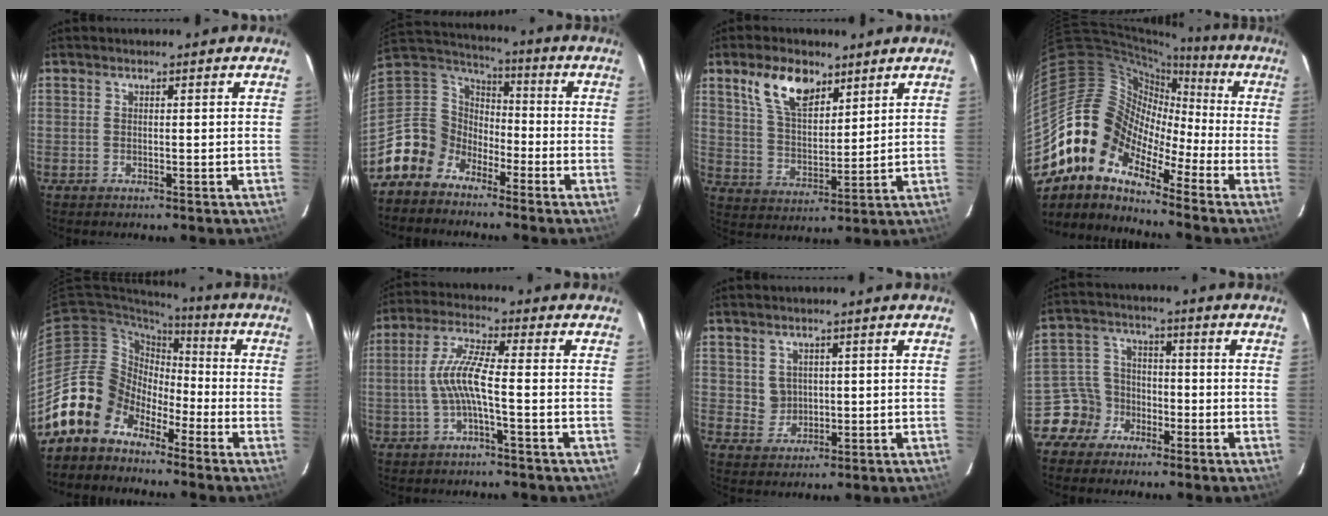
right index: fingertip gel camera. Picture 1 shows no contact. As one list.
[{"total": 10.7, "force": [-7.2, 7.8, 1.4], "torque": [-0.057, 0.038, -0.154]}, {"total": 10.7, "force": [6.4, 5.3, 6.6], "torque": [-0.123, 0.013, 0.127]}, {"total": 12.0, "force": [-7.5, 7.7, 5.4], "torque": [-0.085, 0.018, -0.173]}, {"total": 12.4, "force": [-8.2, 9.1, 1.9], "torque": [-0.051, 0.033, -0.156]}, {"total": 6.9, "force": [-1.8, 0.2, 6.7], "torque": [-0.149, 0.007, -0.031]}, {"total": 3.2, "force": [1.0, 3.1, 0.5], "torque": [-0.007, 0.008, 0.026]}, {"total": 6.9, "force": [-4.5, 5.2, 0.3], "torque": [-0.018, 0.031, -0.091]}]